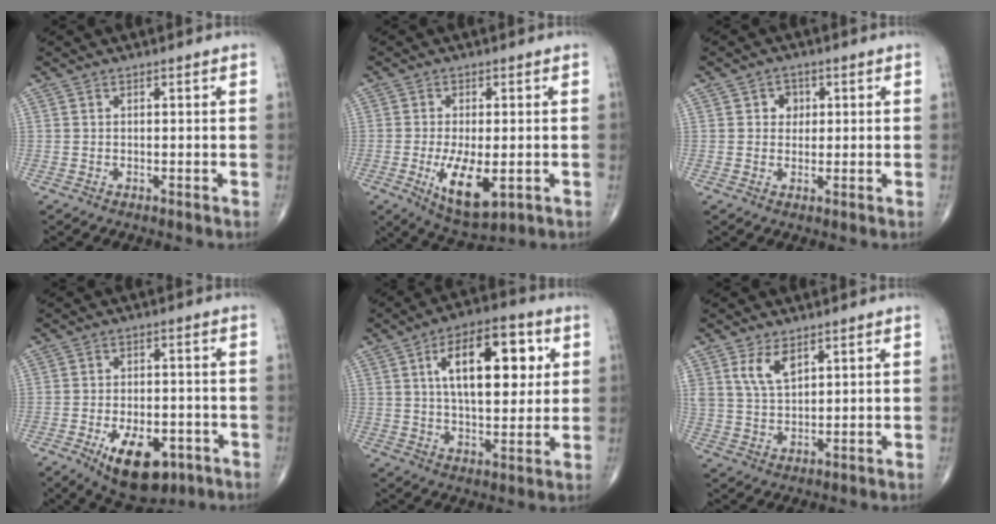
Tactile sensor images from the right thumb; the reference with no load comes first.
{"total": 9.7, "force": [-2.4, 4.0, 8.4], "torque": [-0.142, -0.018, -0.031]}
{"total": 3.0, "force": [0.8, 2.7, 1.3], "torque": [0.002, 0.001, 0.009]}
{"total": 12.7, "force": [-5.9, 6.7, 9.0], "torque": [-0.123, 0.014, -0.080]}
{"total": 17.3, "force": [4.8, 8.2, 14.4], "torque": [-0.196, 0.000, 0.073]}
{"total": 5.7, "force": [3.1, 2.9, 3.9], "torque": [-0.067, -0.016, 0.067]}